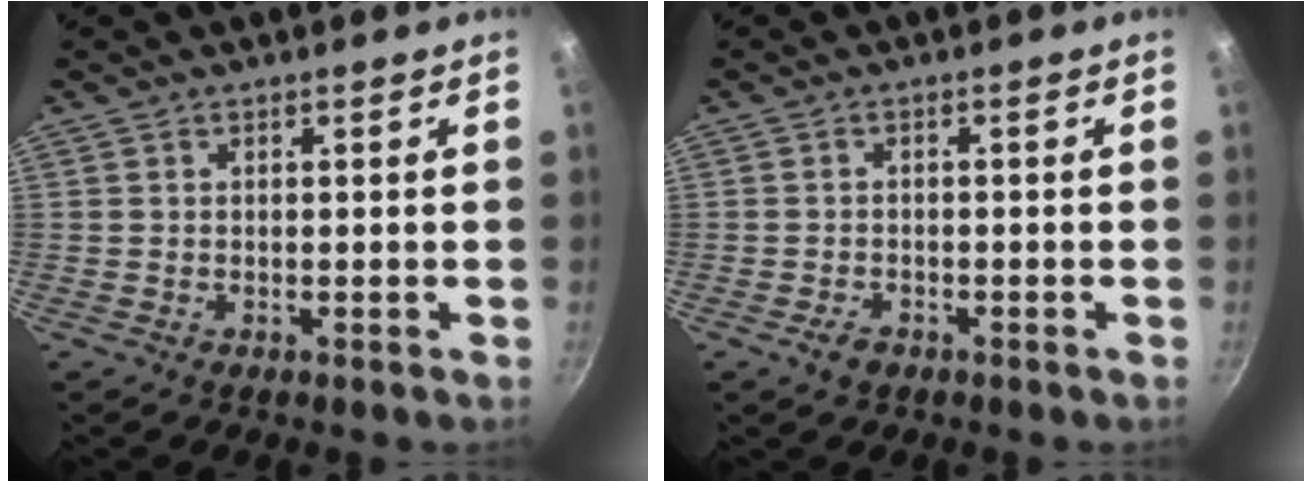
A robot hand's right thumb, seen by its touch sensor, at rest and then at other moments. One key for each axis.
{"total": 2.6, "fx": -1.6, "fy": 1.6, "fz": 1.3, "tx": -0.023, "ty": 0.012, "tz": -0.026}